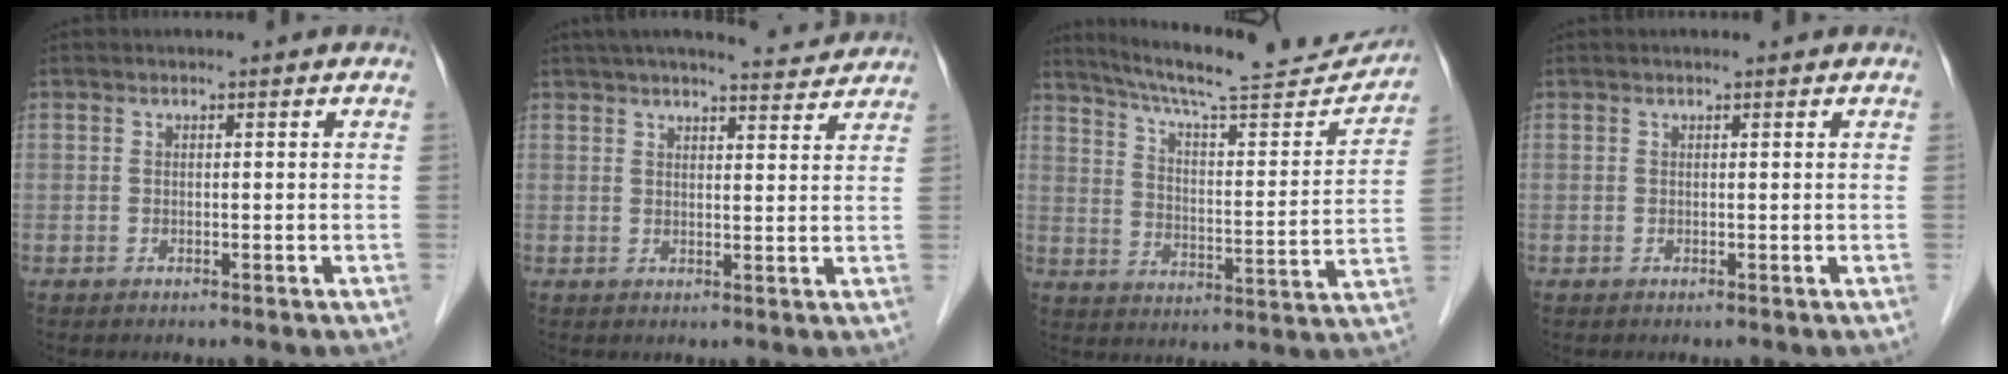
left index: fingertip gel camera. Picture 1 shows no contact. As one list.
[{"total": 10.7, "force": [9.8, 1.1, 4.1], "torque": [-0.060, 0.015, 0.123]}, {"total": 21.3, "force": [19.8, 1.7, 7.6], "torque": [-0.120, -0.037, 0.274]}, {"total": 0.7, "force": [0.6, 0.0, 0.3], "torque": [-0.007, 0.007, 0.010]}]